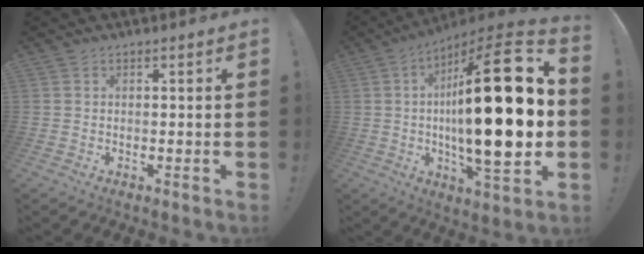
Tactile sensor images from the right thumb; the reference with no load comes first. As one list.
[{"total": 30.9, "force": [0.6, 8.0, 29.8], "torque": [-0.498, -0.010, -0.003]}]